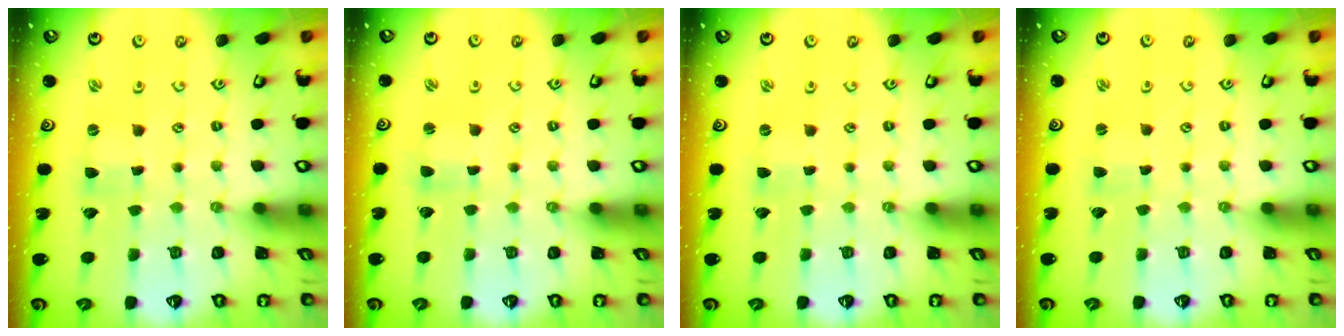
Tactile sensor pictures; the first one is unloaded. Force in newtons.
{"total": 1.2, "press": 1.2, "slide": 0.3}
{"total": 0.0}
{"total": 1.7, "press": 1.6, "slide": 0.3}